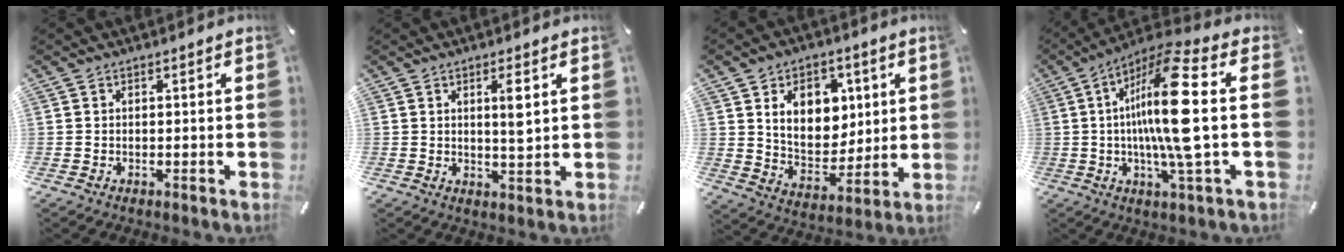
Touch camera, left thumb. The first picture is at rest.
{"total": 4.8, "force": [1.5, 0.9, 4.5], "torque": [-0.076, -0.007, 0.019]}
{"total": 12.5, "force": [4.8, 9.4, 6.8], "torque": [-0.105, -0.015, 0.091]}
{"total": 19.5, "force": [0.4, 2.9, 19.2], "torque": [-0.372, -0.014, -0.013]}